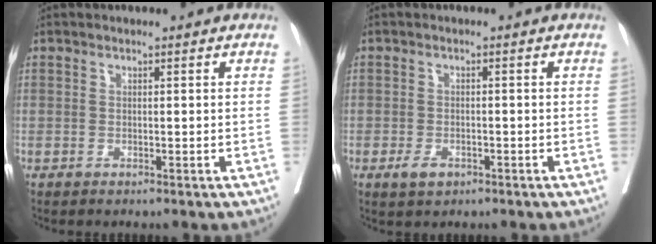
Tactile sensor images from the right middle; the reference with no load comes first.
{"total": 2.6, "force": [-1.4, 1.4, 1.6], "torque": [-0.032, -0.001, -0.018]}